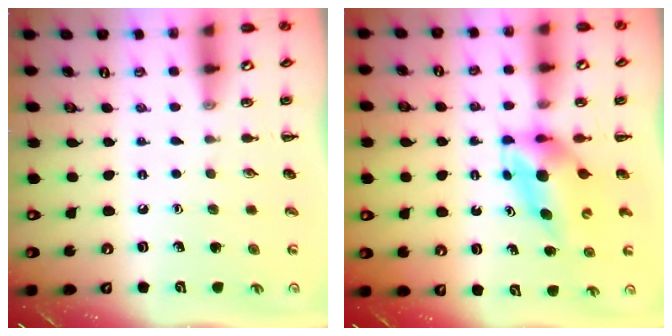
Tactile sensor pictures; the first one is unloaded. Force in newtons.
{"total": 5.4, "press": 5.3, "slide": 1.0}